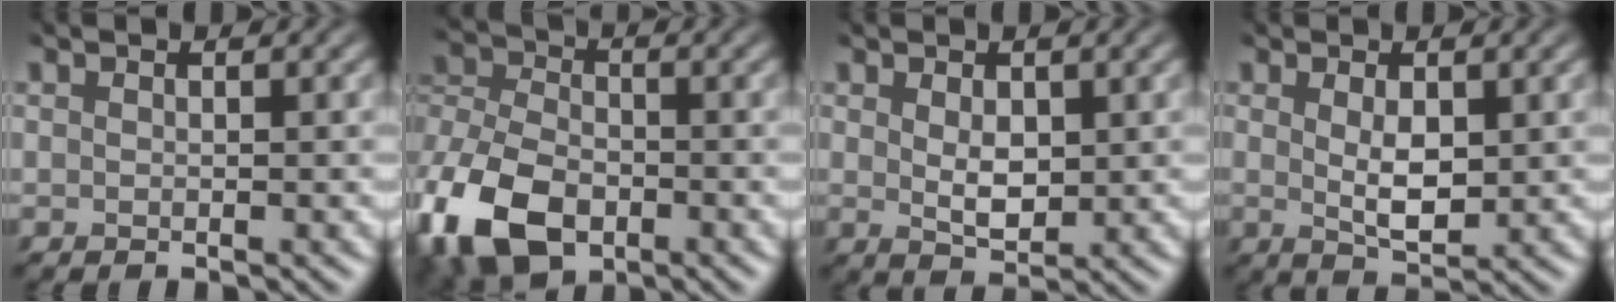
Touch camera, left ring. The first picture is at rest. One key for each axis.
{"total": 10.1, "fx": -5.3, "fy": 6.3, "fz": 5.9, "tx": -0.155, "ty": -0.029, "tz": -0.104}
{"total": 2.5, "fx": 0.3, "fy": 1.4, "fz": 2.0, "tx": -0.048, "ty": -0.013, "tz": 0.012}
{"total": 2.9, "fx": 0.1, "fy": 1.2, "fz": 2.6, "tx": -0.057, "ty": -0.016, "tz": 0.007}